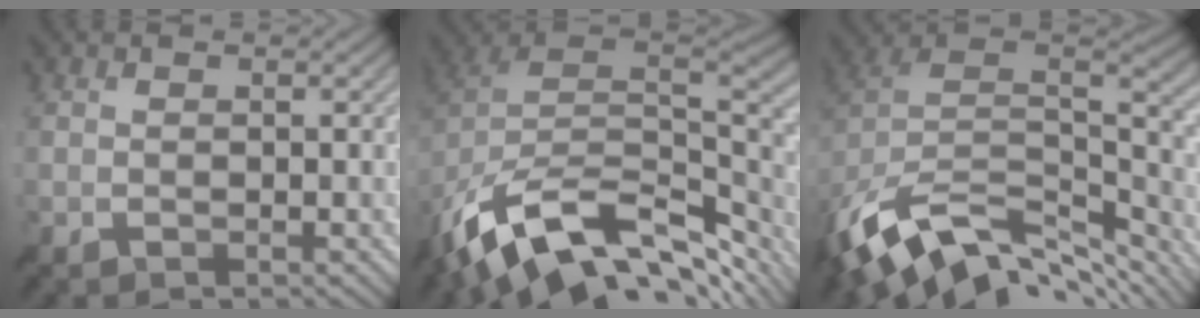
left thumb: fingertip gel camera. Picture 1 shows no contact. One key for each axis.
{"total": 15.2, "fx": -5.9, "fy": 9.5, "fz": 10.3, "tx": -0.234, "ty": -0.040, "tz": -0.085}
{"total": 13.2, "fx": -6.2, "fy": 7.9, "fz": 8.6, "tx": -0.199, "ty": -0.029, "tz": -0.088}